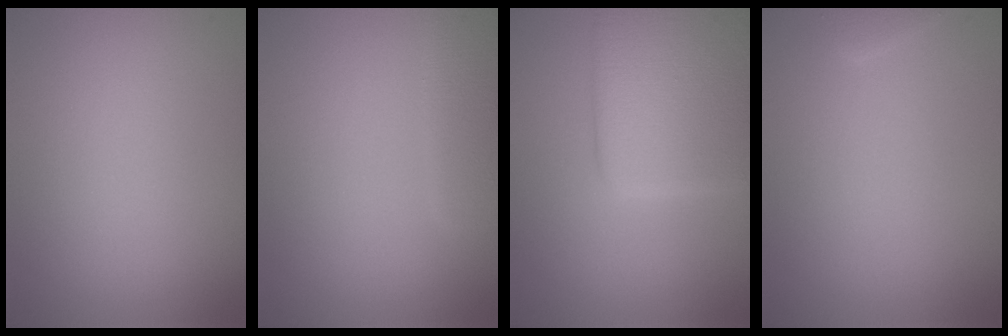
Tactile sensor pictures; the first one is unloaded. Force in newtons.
{"total": 2.5, "press": 2.5, "slide": 0.1}
{"total": 9.1, "press": 9.0, "slide": 0.4}
{"total": 0.9, "press": 0.9, "slide": 0.0}